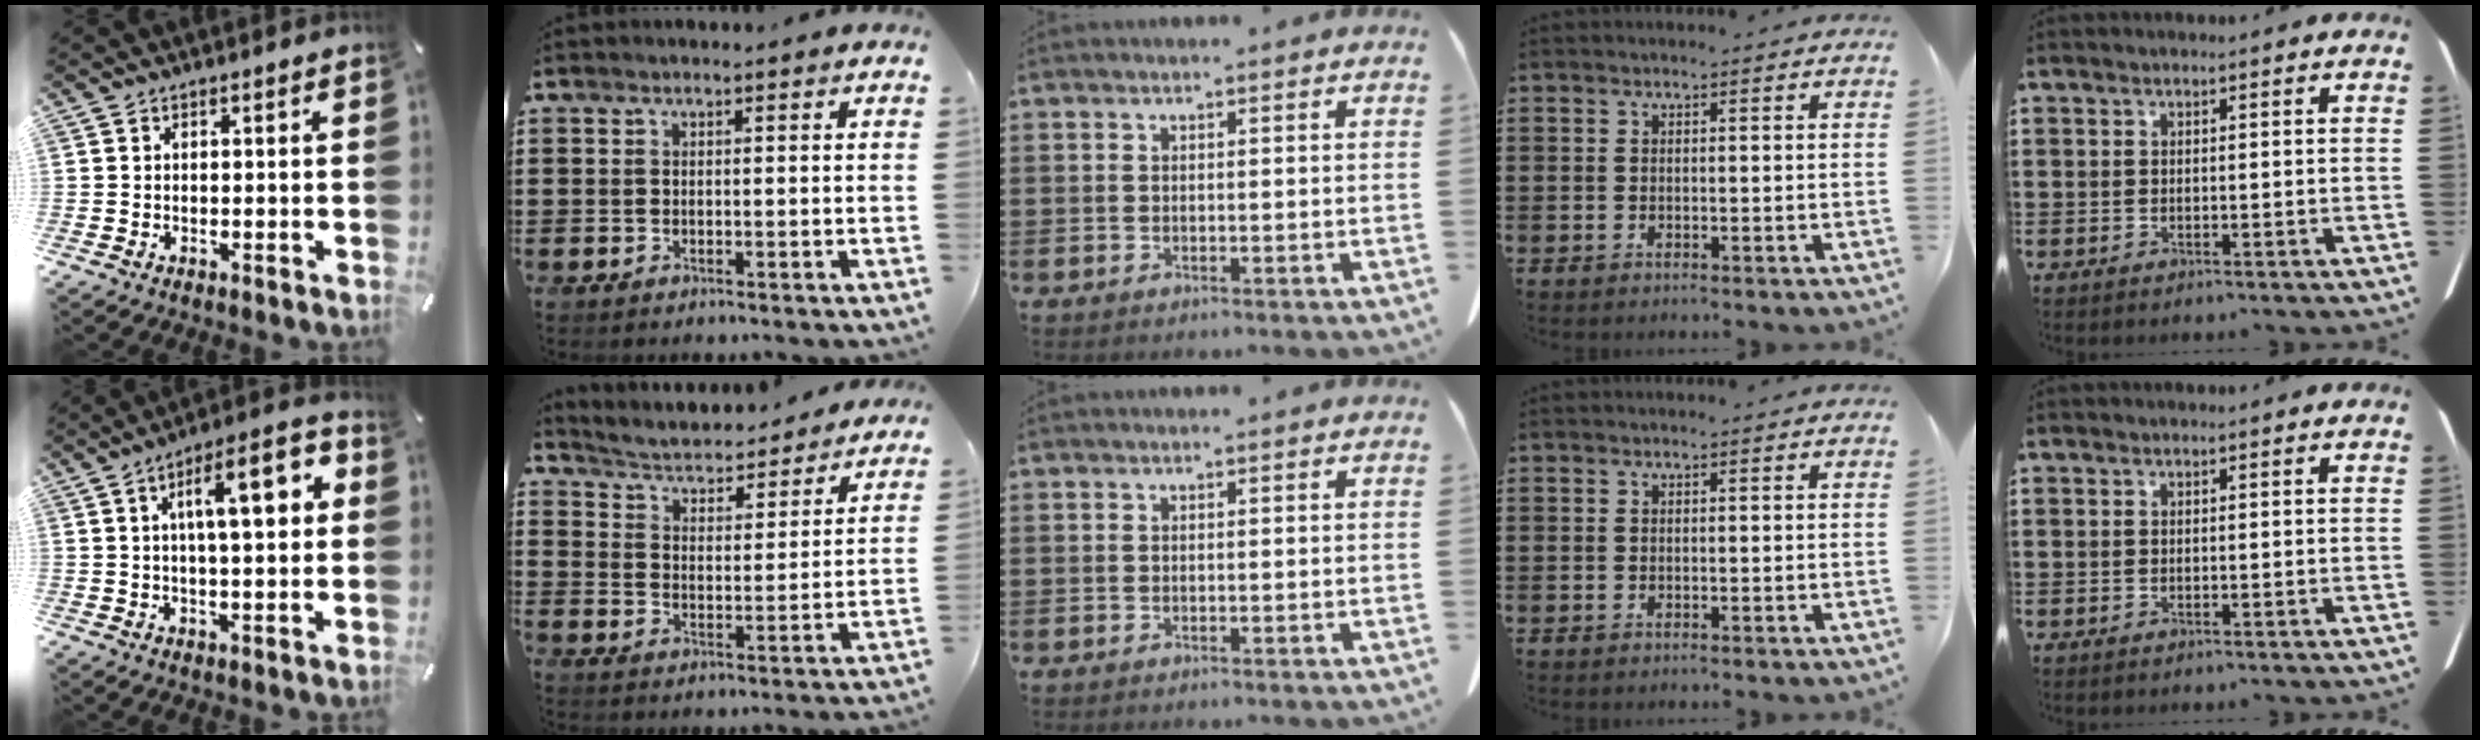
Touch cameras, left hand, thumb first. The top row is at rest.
{"thumb": {"total": 13.5, "force": [3.5, 4.2, 12.4], "torque": [-0.185, 0.000, 0.047]}, "index": {"total": 3.2, "force": [3.1, 0.4, 0.7], "torque": [-0.035, -0.031, 0.043]}}